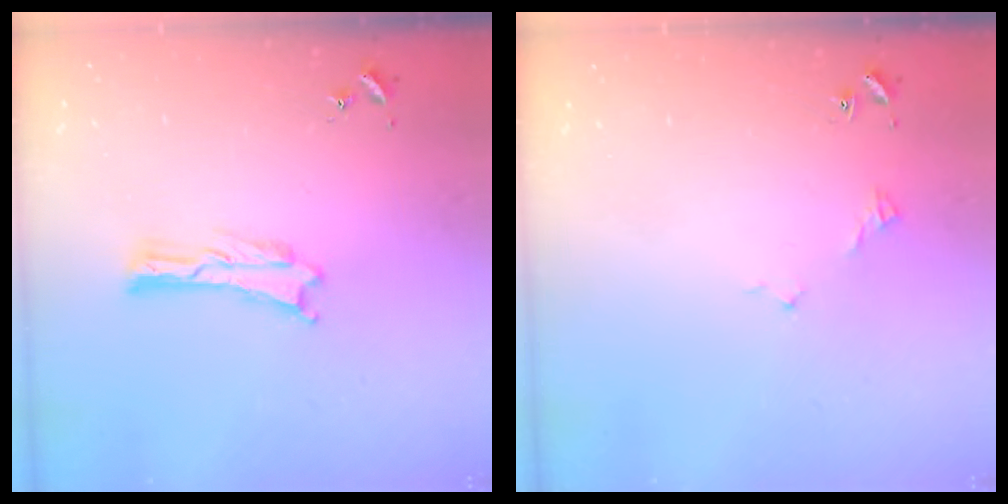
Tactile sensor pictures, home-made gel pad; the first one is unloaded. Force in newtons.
{"total": 2.9, "press": 2.9, "slide": 0.3}